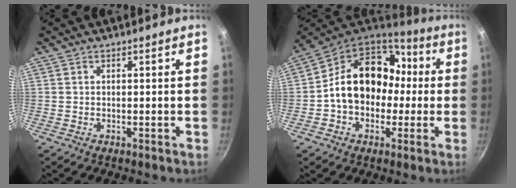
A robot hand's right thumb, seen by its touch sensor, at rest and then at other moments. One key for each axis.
{"total": 18.8, "fx": 0.2, "fy": 14.8, "fz": 11.6, "tx": -0.153, "ty": 0.056, "tz": -0.003}